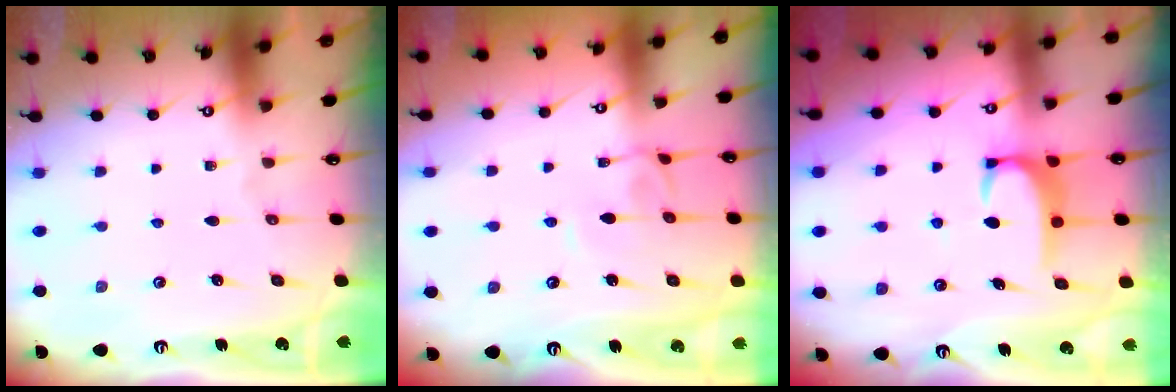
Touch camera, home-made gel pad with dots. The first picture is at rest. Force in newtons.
{"total": 2.7, "press": 2.7, "slide": 0.2}
{"total": 2.9, "press": 2.9, "slide": 0.6}